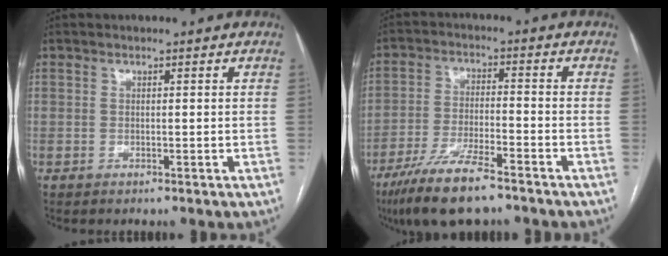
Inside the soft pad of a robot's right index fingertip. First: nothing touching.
{"total": 11.4, "force": [-8.2, 2.0, 7.6], "torque": [-0.143, -0.023, -0.144]}